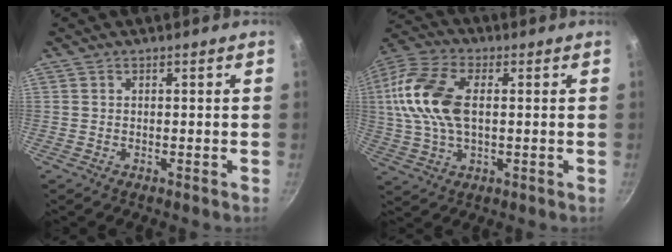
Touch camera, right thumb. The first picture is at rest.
{"total": 15.8, "force": [1.9, 8.9, 12.9], "torque": [-0.253, 0.017, 0.022]}